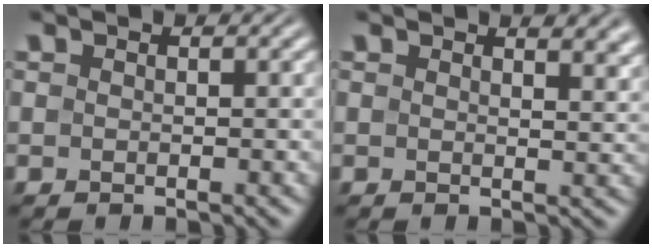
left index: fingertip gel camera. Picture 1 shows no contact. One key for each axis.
{"total": 3.8, "fx": 2.6, "fy": 1.5, "fz": 2.3, "tx": -0.012, "ty": 0.008, "tz": 0.031}